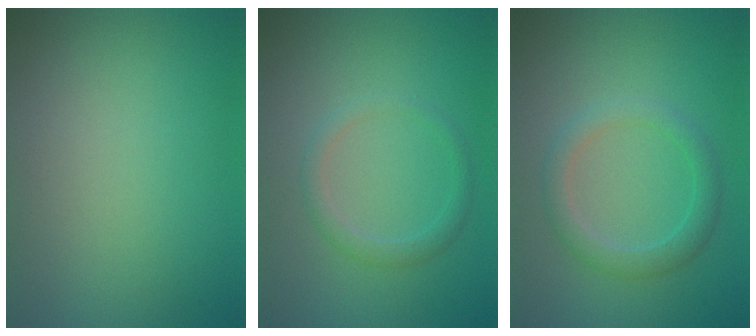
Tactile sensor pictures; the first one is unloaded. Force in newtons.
{"total": 1.7, "press": 1.7, "slide": 0.0}
{"total": 2.6, "press": 2.6, "slide": 0.1}